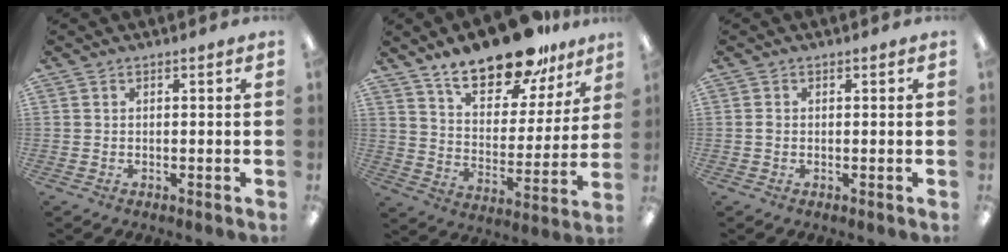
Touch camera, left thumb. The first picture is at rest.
{"total": 18.6, "force": [14.9, 7.1, 8.6], "torque": [-0.137, -0.098, 0.259]}
{"total": 0.8, "force": [-0.1, 0.6, 0.4], "torque": [-0.008, 0.004, -0.003]}